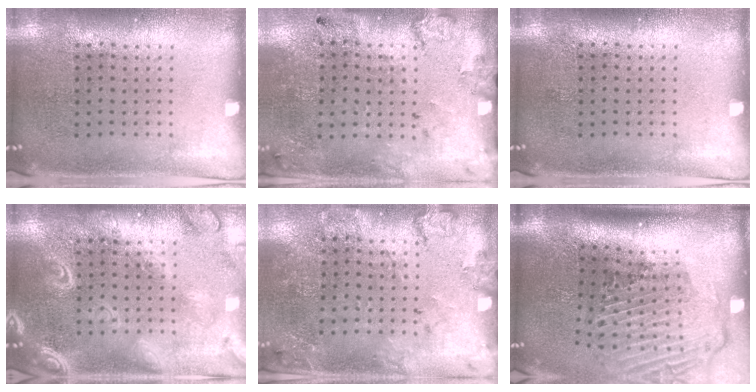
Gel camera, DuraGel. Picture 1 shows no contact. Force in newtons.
{"total": 2.2, "press": 1.4, "slide": 1.7}
{"total": 0.0}
{"total": 2.6, "press": 2.5, "slide": 0.3}
{"total": 1.7, "press": 1.6, "slide": 0.8}
{"total": 3.0, "press": 2.0, "slide": 2.2}